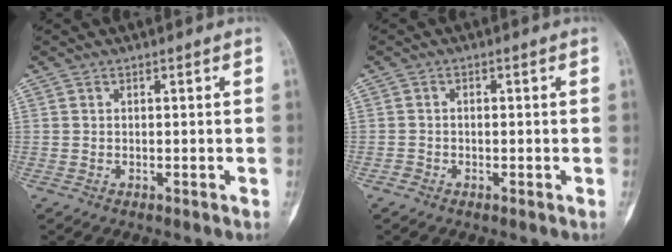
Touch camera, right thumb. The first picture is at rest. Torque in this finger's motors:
{"motor_torque": [-0.38, -0.50, 0.32, -0.04, 0.03]}